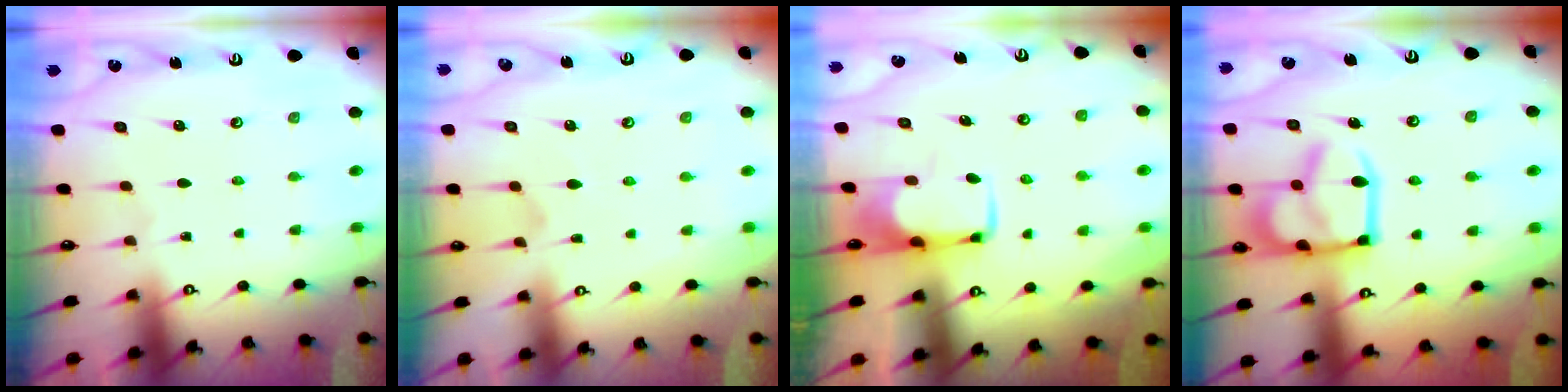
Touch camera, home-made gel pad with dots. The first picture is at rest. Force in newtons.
{"total": 2.7, "press": 2.5, "slide": 1.2}
{"total": 2.0, "press": 1.9, "slide": 0.4}
{"total": 18.1, "press": 18.0, "slide": 1.9}